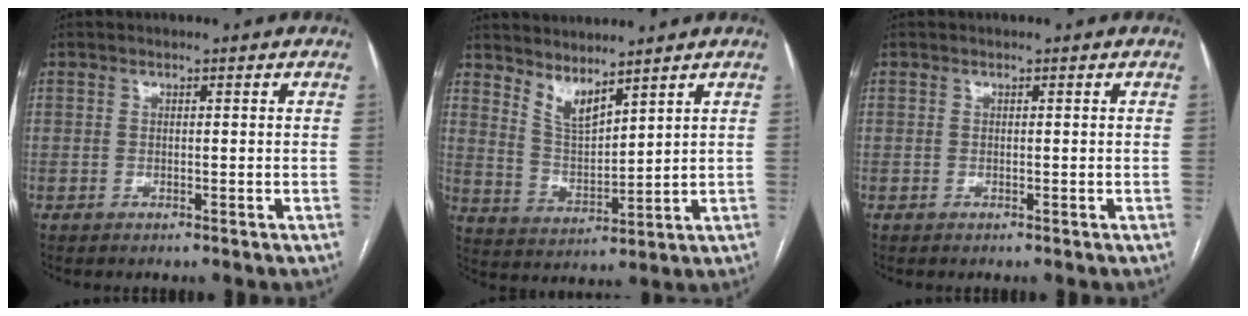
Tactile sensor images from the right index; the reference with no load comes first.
{"total": 5.7, "force": [4.9, 1.0, 2.7], "torque": [-0.061, -0.011, 0.111]}
{"total": 0.0}